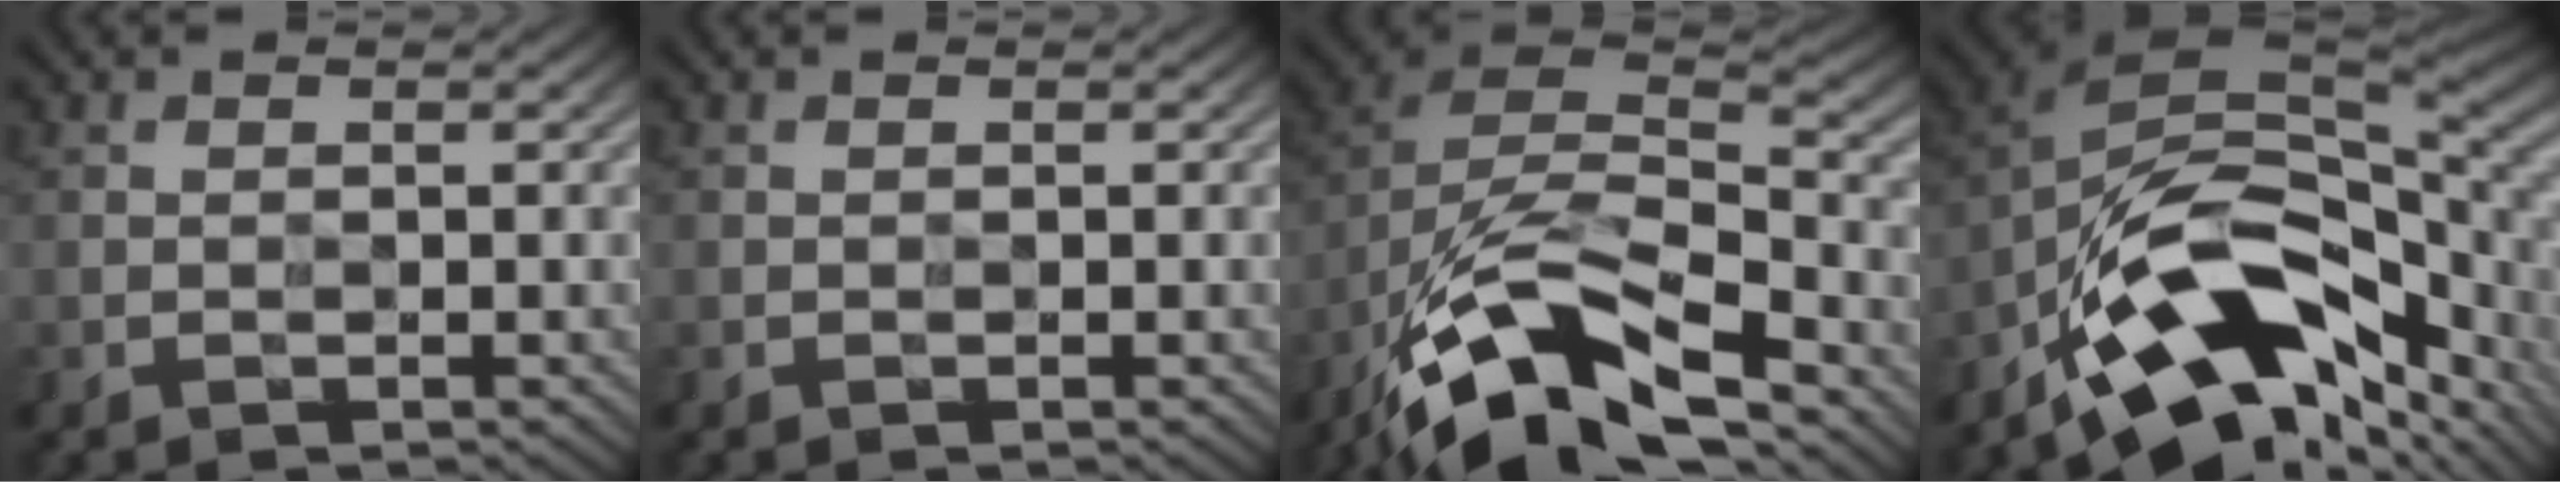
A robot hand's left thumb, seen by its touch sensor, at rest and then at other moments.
{"total": 0.0}
{"total": 14.6, "force": [-10.4, 5.0, 8.9], "torque": [-0.193, -0.005, -0.194]}
{"total": 13.6, "force": [-8.5, 5.2, 9.3], "torque": [-0.167, 0.011, -0.157]}